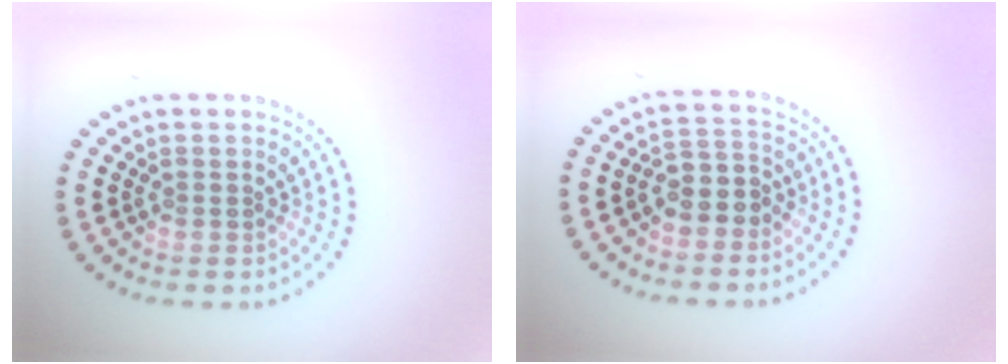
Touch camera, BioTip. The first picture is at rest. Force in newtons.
{"total": 2.7, "press": 2.3, "slide": 1.3}